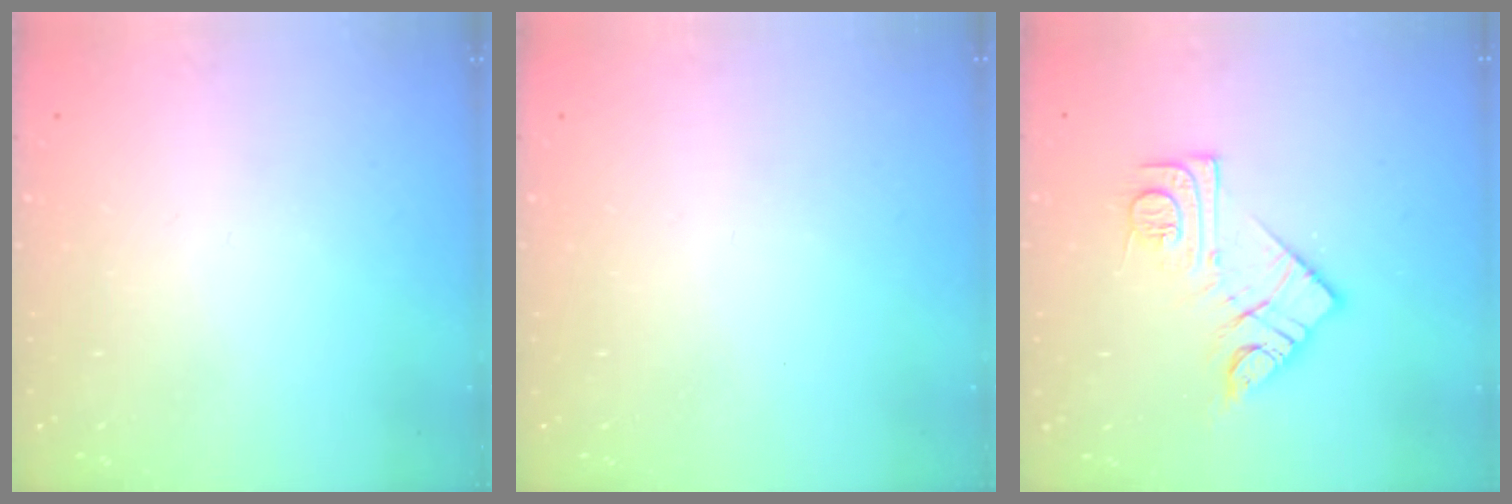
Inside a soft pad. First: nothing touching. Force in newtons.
{"total": 0.0}
{"total": 12.6, "press": 12.6, "slide": 0.8}